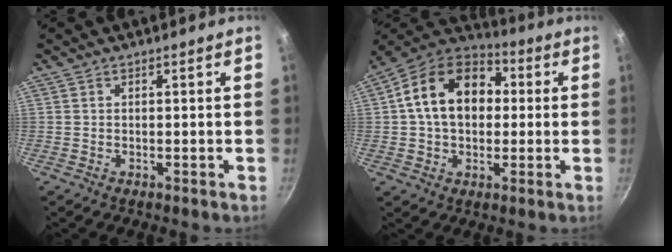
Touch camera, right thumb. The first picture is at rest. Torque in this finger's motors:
{"motor_torque": [0.69, 2.86, 0.64, -0.48, 0.30]}